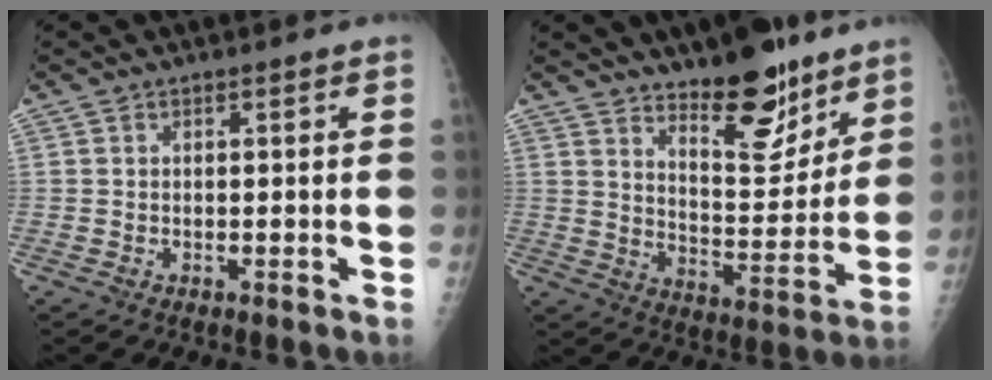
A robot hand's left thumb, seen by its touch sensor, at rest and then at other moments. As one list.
[{"total": 13.4, "force": [9.7, 4.7, 8.0], "torque": [-0.084, -0.079, 0.159]}]